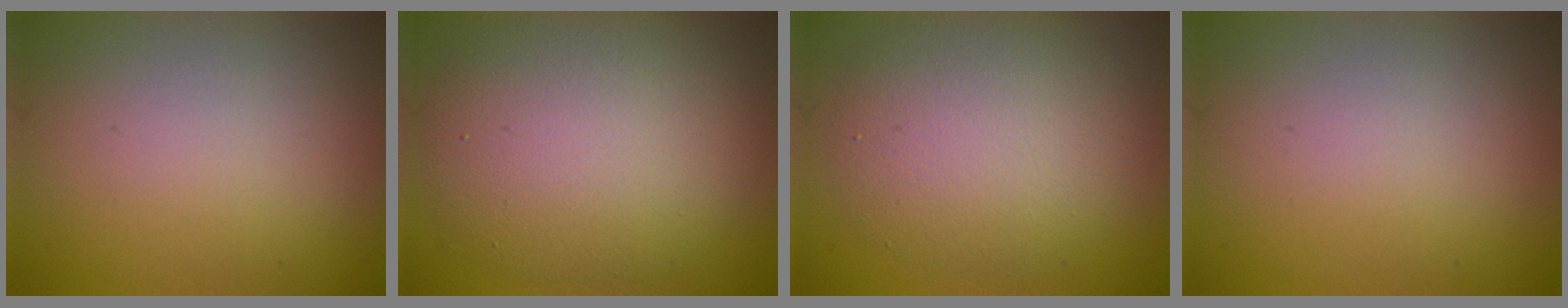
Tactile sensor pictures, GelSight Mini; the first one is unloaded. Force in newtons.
{"total": 8.9, "press": 8.9, "slide": 0.4}
{"total": 5.9, "press": 5.9, "slide": 0.4}
{"total": 0.0}